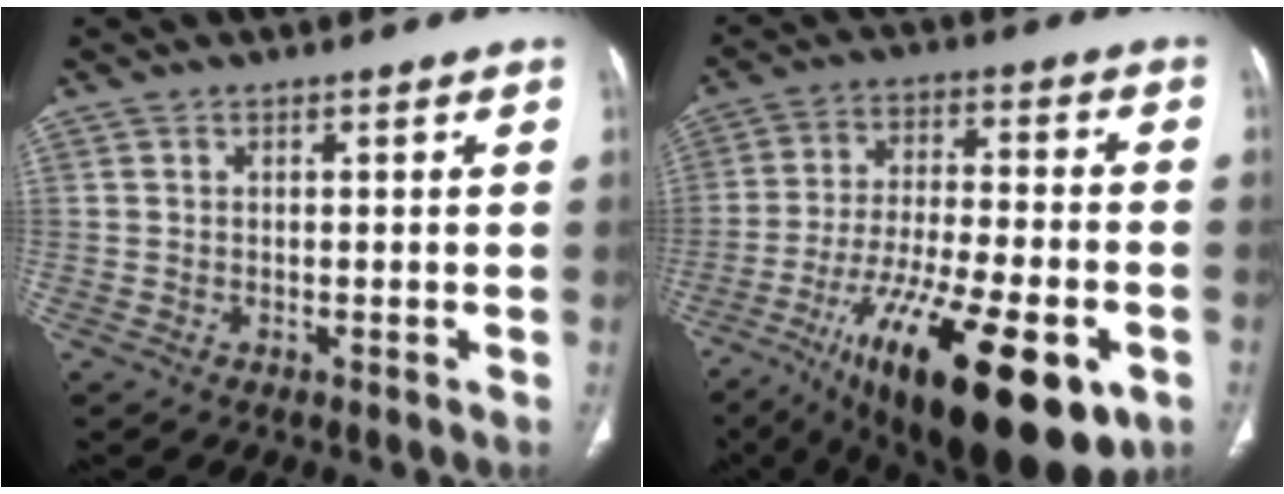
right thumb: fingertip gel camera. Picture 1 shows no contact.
{"total": 26.2, "force": [-11.9, 9.0, 21.6], "torque": [-0.337, 0.024, -0.181]}